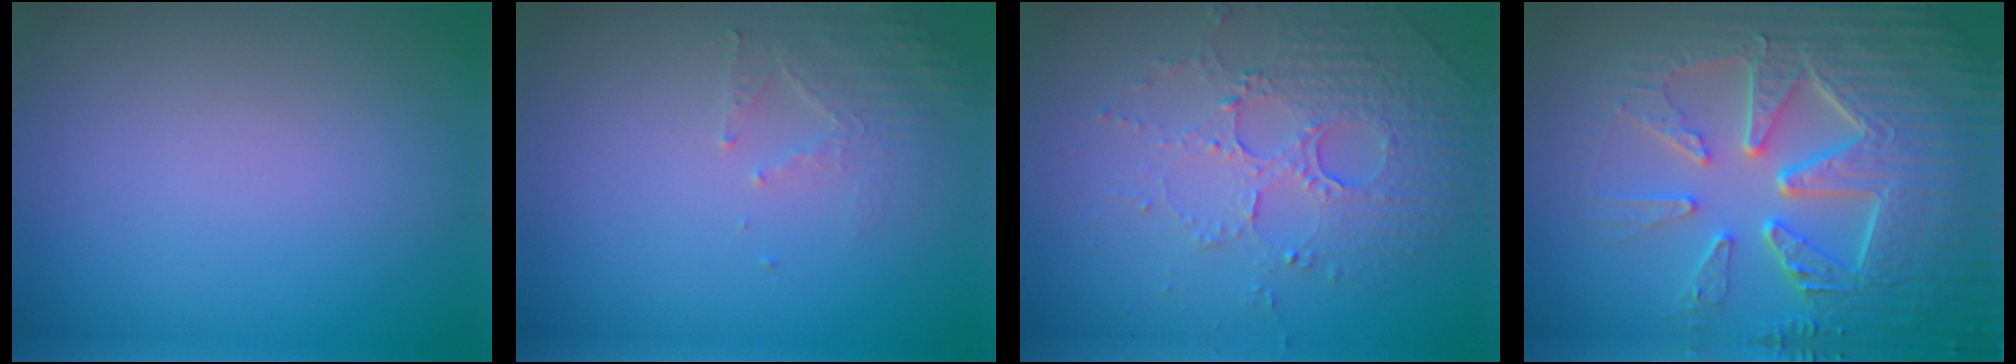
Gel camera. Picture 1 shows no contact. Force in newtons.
{"total": 2.0, "press": 1.9, "slide": 0.3}
{"total": 5.1, "press": 3.5, "slide": 3.7}
{"total": 9.2, "press": 6.6, "slide": 6.4}